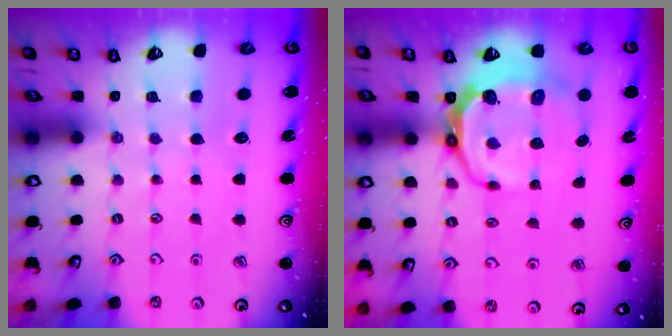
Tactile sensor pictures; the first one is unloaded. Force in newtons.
{"total": 10.2, "press": 9.4, "slide": 3.9}